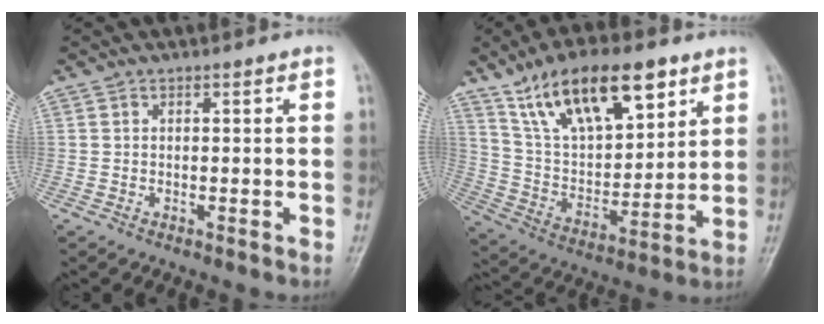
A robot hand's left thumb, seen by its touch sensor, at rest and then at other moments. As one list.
[{"total": 20.1, "force": [11.8, 8.8, 13.6], "torque": [-0.190, -0.040, 0.218]}]